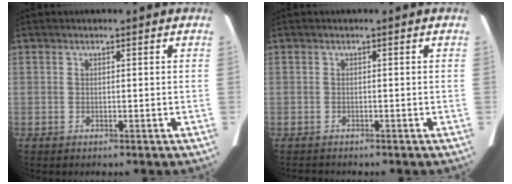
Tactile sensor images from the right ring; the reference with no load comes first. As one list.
[{"total": 1.4, "force": [-1.3, 0.4, 0.3], "torque": [-0.008, -0.005, -0.017]}]